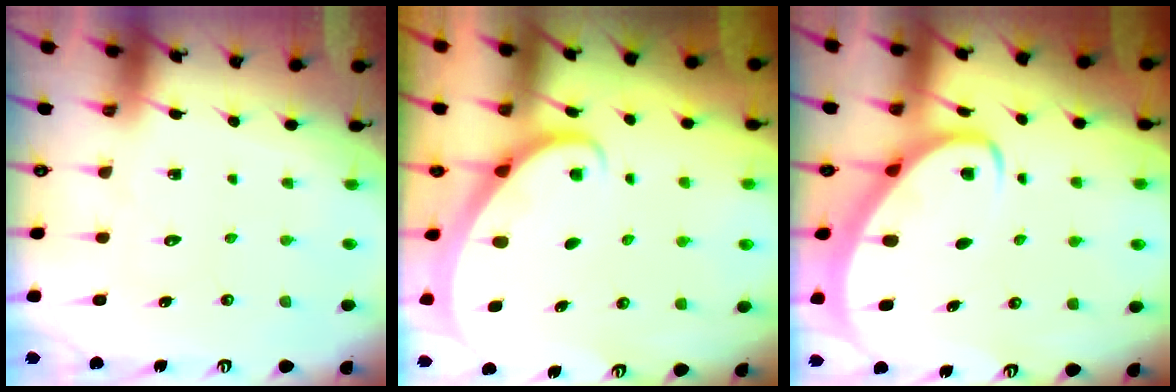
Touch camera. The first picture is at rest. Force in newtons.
{"total": 1.9, "press": 1.9, "slide": 0.1}
{"total": 2.9, "press": 2.8, "slide": 0.4}